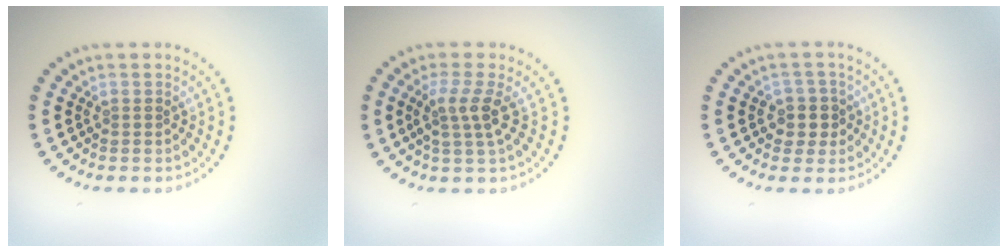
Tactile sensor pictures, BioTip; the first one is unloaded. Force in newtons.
{"total": 2.7, "press": 2.1, "slide": 1.8}
{"total": 2.4, "press": 2.1, "slide": 1.1}